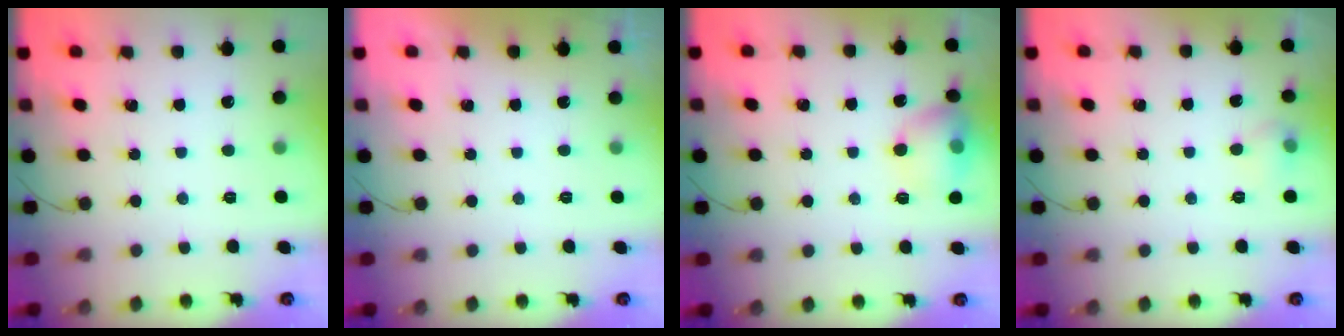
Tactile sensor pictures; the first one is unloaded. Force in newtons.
{"total": 0.0}
{"total": 11.2, "press": 11.0, "slide": 1.6}
{"total": 5.5, "press": 5.3, "slide": 1.5}